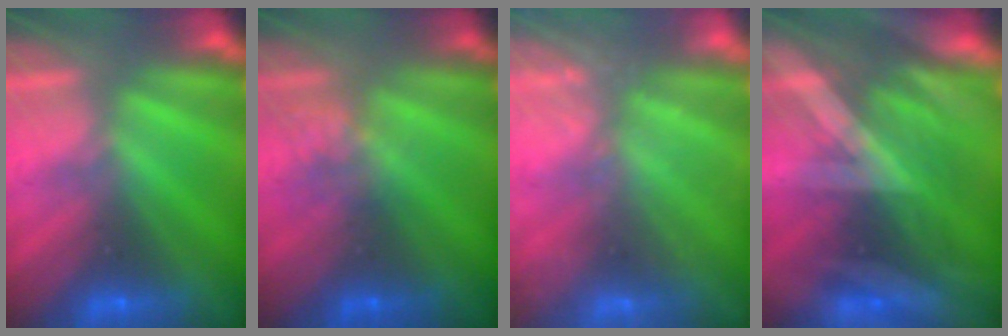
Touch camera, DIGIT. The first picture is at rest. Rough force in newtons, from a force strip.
{"total": 2.0}
{"total": 2.5}
{"total": 2.9}